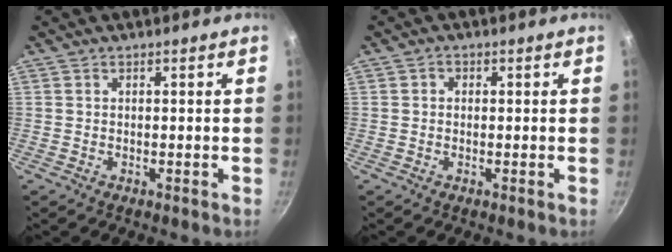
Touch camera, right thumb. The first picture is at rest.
{"total": 1.3, "force": [0.2, 1.2, 0.6], "torque": [-0.005, 0.003, -0.001]}